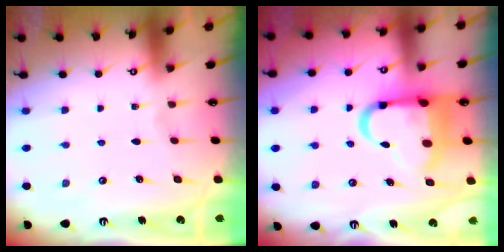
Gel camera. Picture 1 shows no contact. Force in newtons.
{"total": 13.7, "press": 13.5, "slide": 2.6}